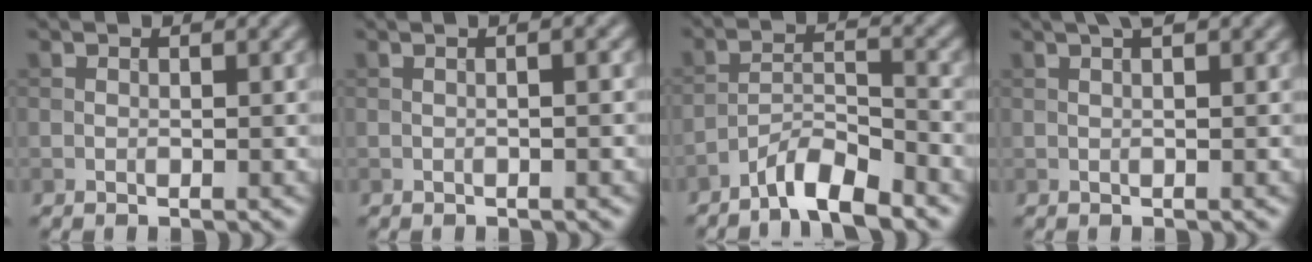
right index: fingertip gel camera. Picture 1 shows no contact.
{"total": 2.5, "force": [0.5, 1.1, 2.2], "torque": [-0.008, 0.005, -0.010]}
{"total": 5.0, "force": [-4.1, 0.8, 2.7], "torque": [-0.045, 0.004, -0.079]}
{"total": 2.2, "force": [1.2, 0.5, 1.8], "torque": [-0.017, -0.003, 0.008]}